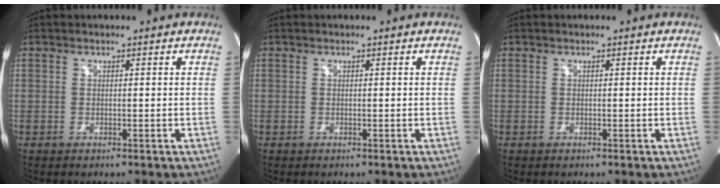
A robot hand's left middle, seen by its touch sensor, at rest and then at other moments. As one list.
[{"total": 0.0}, {"total": 0.0}]